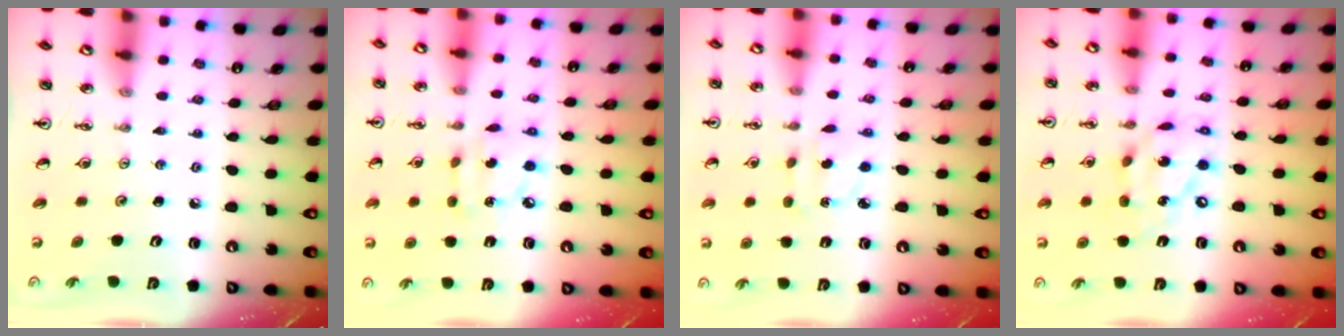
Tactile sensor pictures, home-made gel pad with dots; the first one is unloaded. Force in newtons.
{"total": 6.5, "press": 6.5, "slide": 0.3}
{"total": 3.2, "press": 3.2, "slide": 0.4}
{"total": 14.0, "press": 13.9, "slide": 1.4}